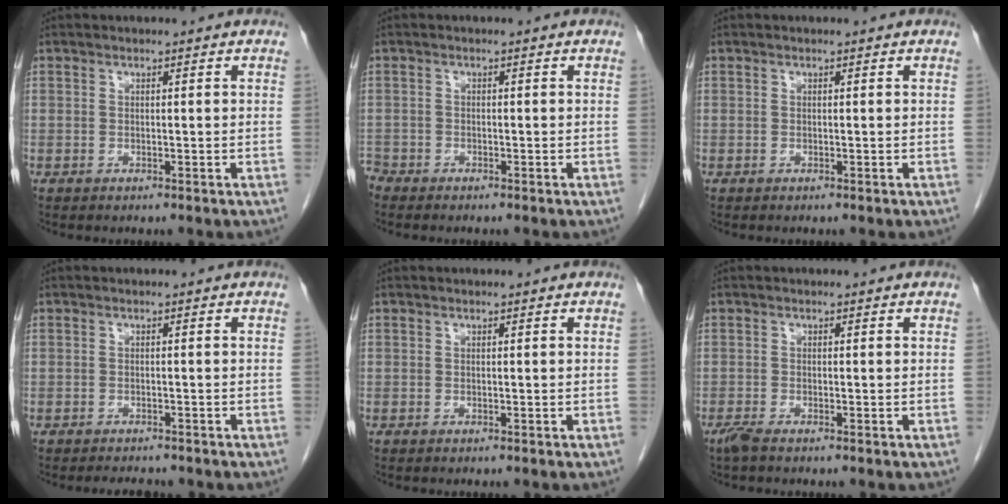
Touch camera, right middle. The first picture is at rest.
{"total": 1.5, "force": [-1.4, 0.4, 0.0], "torque": [0.001, -0.002, -0.025]}
{"total": 0.0}
{"total": 2.9, "force": [-2.7, 0.8, 0.8], "torque": [-0.013, -0.004, -0.034]}
{"total": 0.0}
{"total": 1.5, "force": [-1.2, 0.1, 0.9], "torque": [-0.029, -0.006, -0.026]}